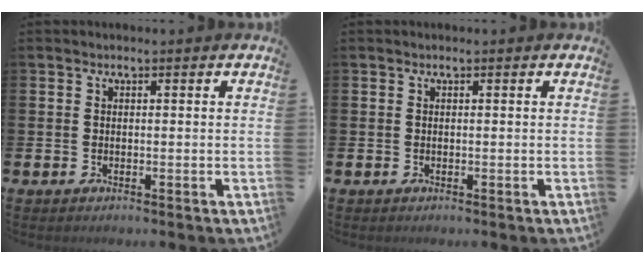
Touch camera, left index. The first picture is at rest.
{"total": 0.0}